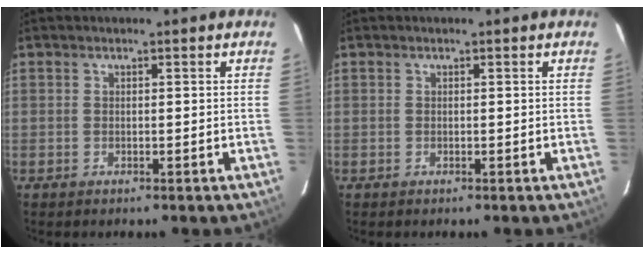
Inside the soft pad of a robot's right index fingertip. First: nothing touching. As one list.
[{"total": 0.0}]